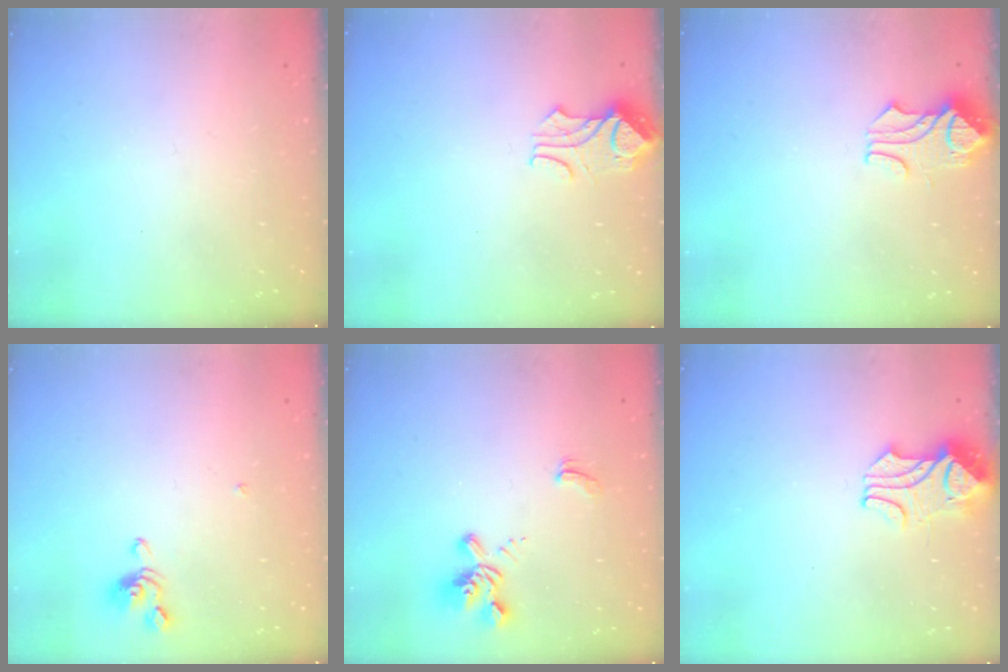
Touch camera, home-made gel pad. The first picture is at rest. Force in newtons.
{"total": 1.1, "press": 0.7, "slide": 0.9}
{"total": 0.8, "press": 0.5, "slide": 0.6}
{"total": 2.1, "press": 2.1, "slide": 0.3}
{"total": 2.4, "press": 2.1, "slide": 1.2}
{"total": 2.2, "press": 2.0, "slide": 1.0}